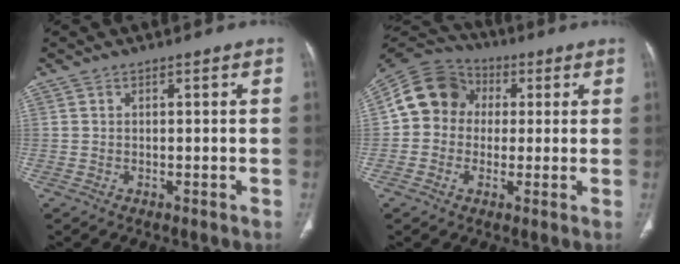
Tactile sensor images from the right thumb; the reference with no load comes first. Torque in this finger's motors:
{"motor_torque": [1.39, 1.36, 0.98, -0.24, 0.05]}